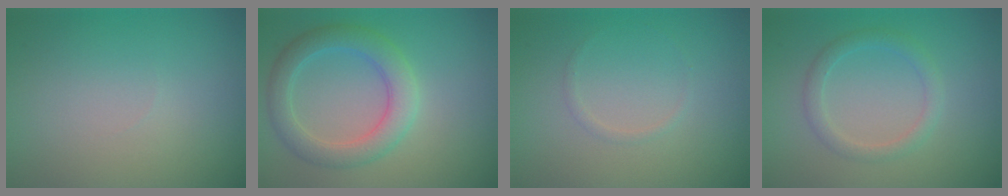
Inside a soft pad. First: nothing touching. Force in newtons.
{"total": 4.0, "press": 4.0, "slide": 0.2}
{"total": 0.6, "press": 0.6, "slide": 0.0}
{"total": 1.9, "press": 1.9, "slide": 0.1}